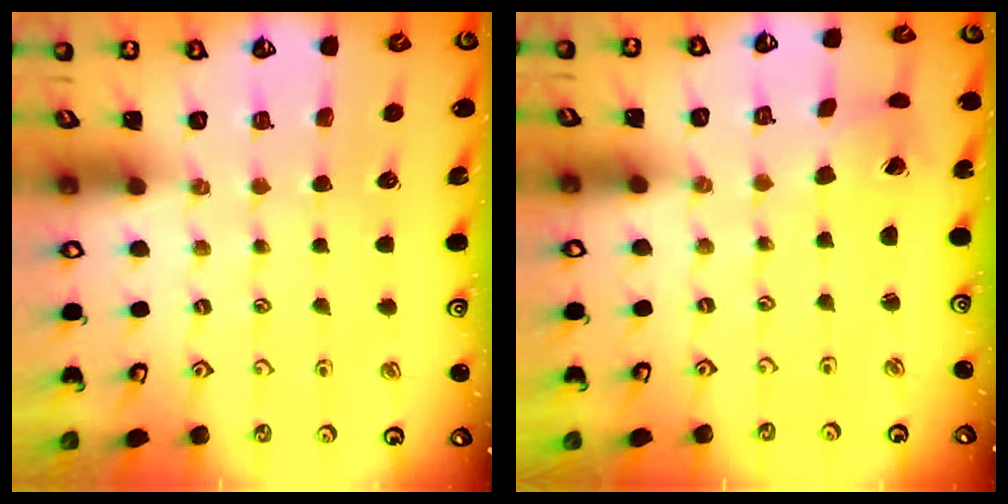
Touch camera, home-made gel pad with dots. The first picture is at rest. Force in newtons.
{"total": 1.6, "press": 1.6, "slide": 0.2}